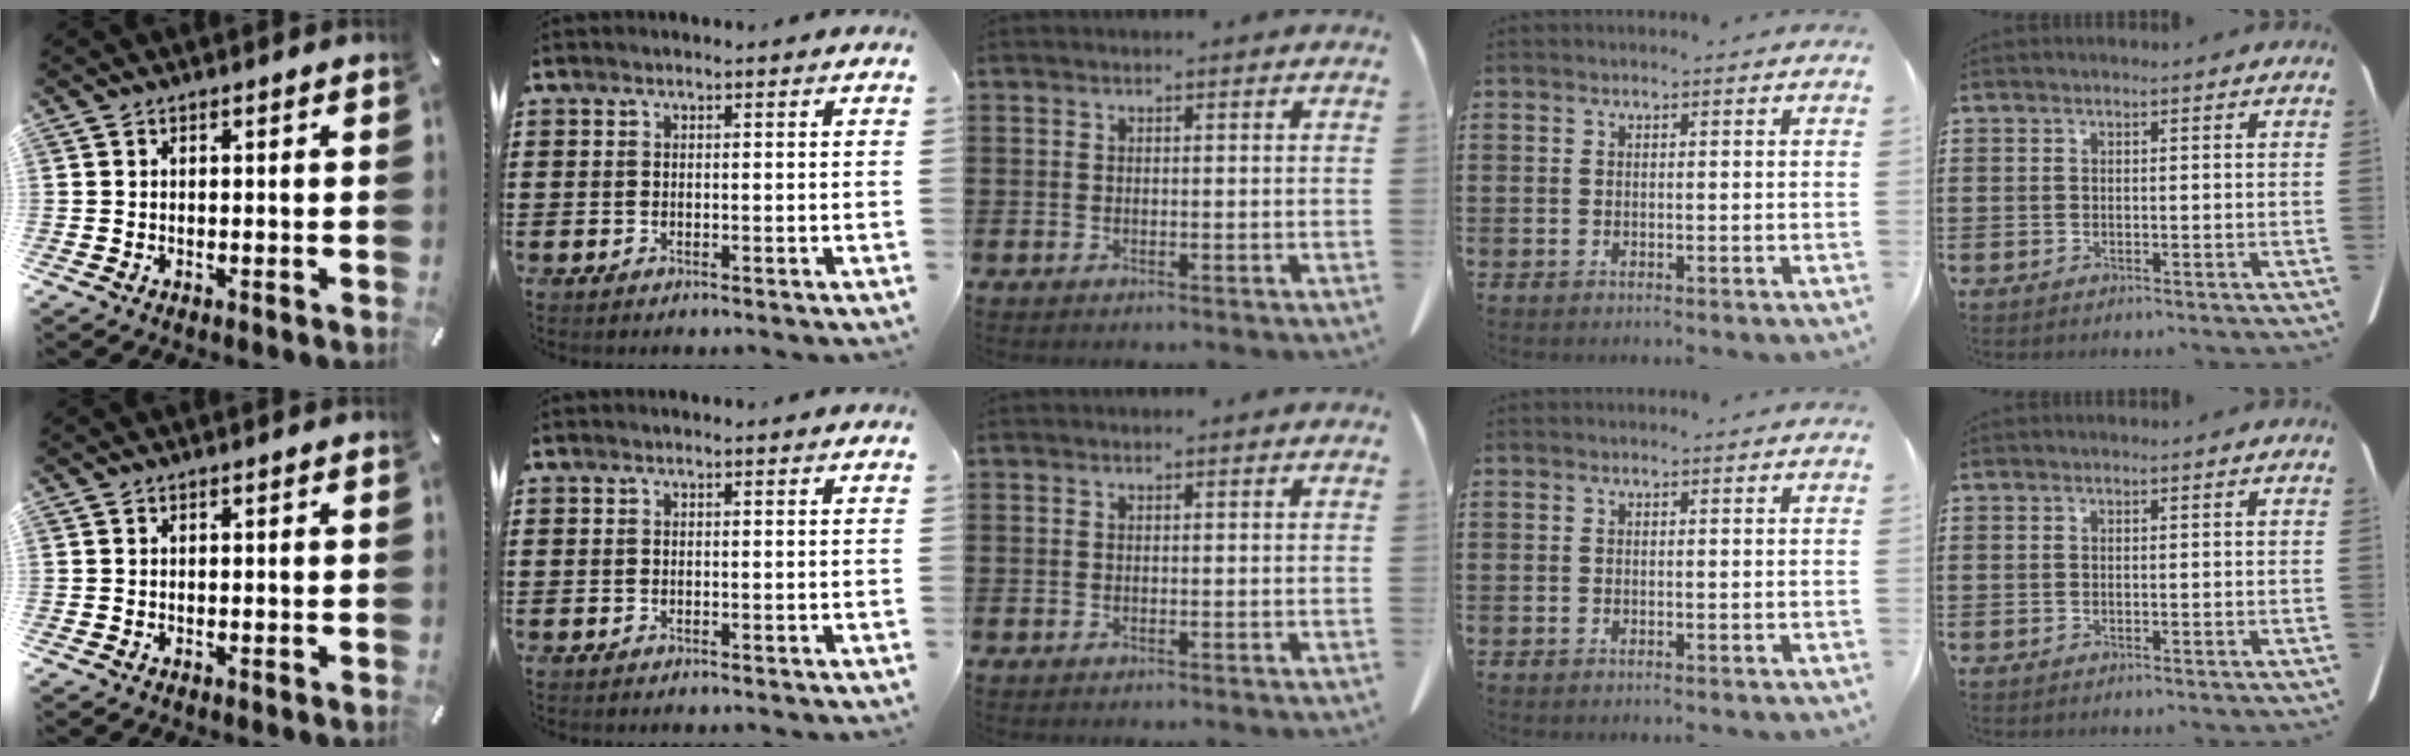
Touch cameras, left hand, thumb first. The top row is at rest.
{}